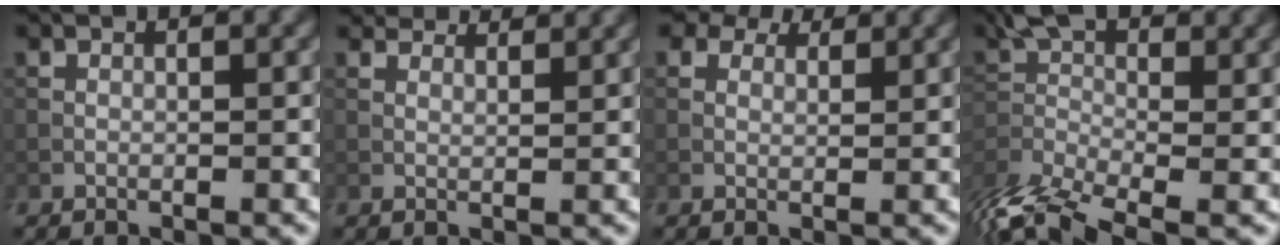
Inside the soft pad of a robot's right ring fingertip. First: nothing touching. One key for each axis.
{"total": 6.3, "fx": 5.4, "fy": 2.0, "fz": 2.5, "tx": -0.062, "ty": 0.007, "tz": 0.081}
{"total": 4.9, "fx": 3.8, "fy": 2.4, "fz": 2.0, "tx": -0.047, "ty": -0.004, "tz": 0.055}
{"total": 7.9, "fx": -5.0, "fy": 3.0, "fz": 5.4, "tx": -0.108, "ty": -0.005, "tz": -0.115}